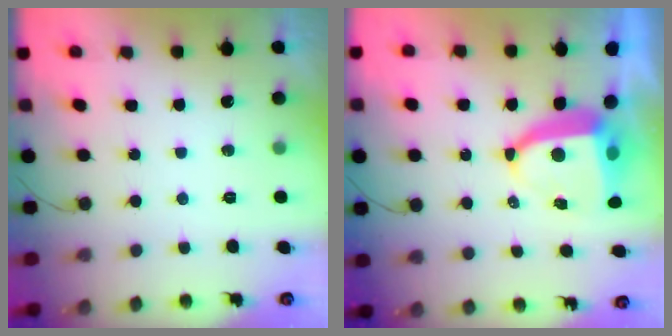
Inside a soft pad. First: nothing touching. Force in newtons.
{"total": 8.7, "press": 8.6, "slide": 1.1}